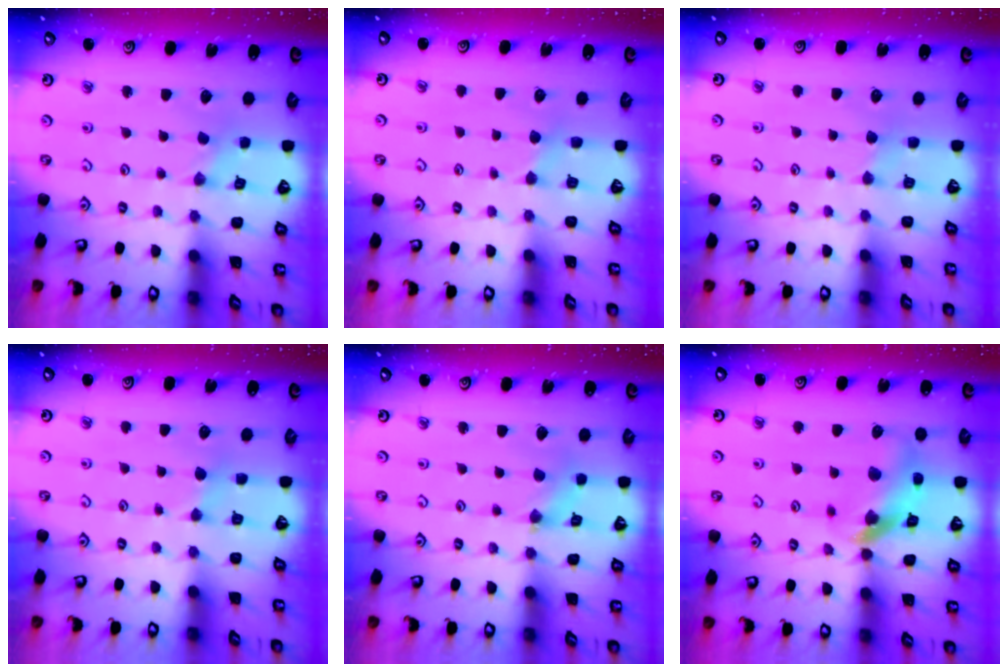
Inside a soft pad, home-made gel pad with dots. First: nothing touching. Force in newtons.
{"total": 3.7, "press": 3.7, "slide": 0.5}
{"total": 2.4, "press": 2.3, "slide": 0.4}
{"total": 2.8, "press": 2.7, "slide": 0.4}
{"total": 2.4, "press": 2.4, "slide": 0.4}
{"total": 12.4, "press": 12.2, "slide": 1.8}